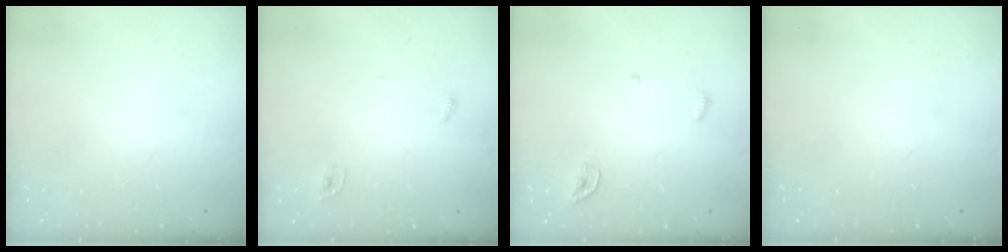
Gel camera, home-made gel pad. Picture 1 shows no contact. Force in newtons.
{"total": 2.4, "press": 2.4, "slide": 0.2}
{"total": 4.3, "press": 4.3, "slide": 0.4}
{"total": 0.0}